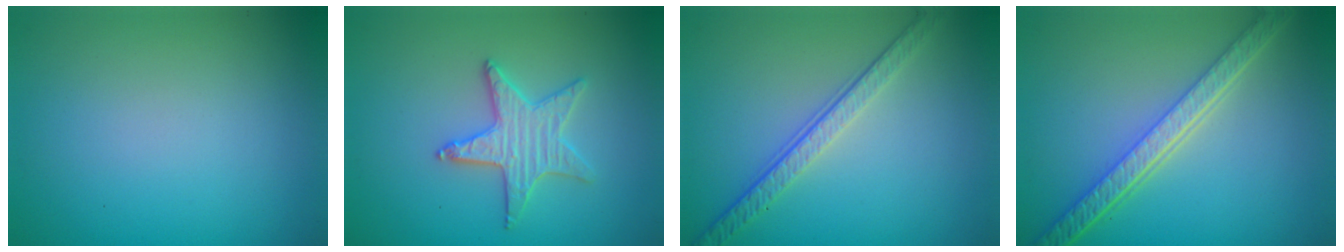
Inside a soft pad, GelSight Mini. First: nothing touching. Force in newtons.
{"total": 3.0, "press": 3.0, "slide": 0.4}
{"total": 3.8, "press": 2.8, "slide": 2.5}
{"total": 5.7, "press": 4.3, "slide": 3.7}